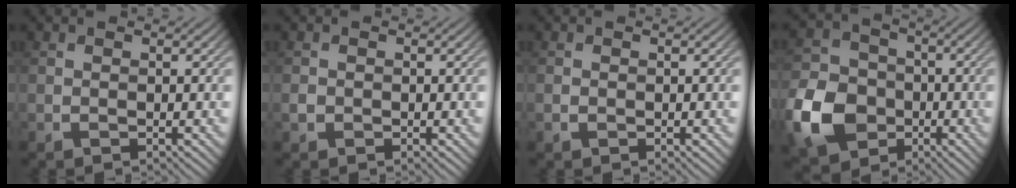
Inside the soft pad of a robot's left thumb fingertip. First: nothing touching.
{"total": 0.8, "force": [-0.3, 0.7, 0.2], "torque": [-0.005, -0.004, -0.008]}
{"total": 0.8, "force": [-0.2, 0.6, 0.4], "torque": [-0.010, -0.005, -0.006]}
{"total": 11.3, "force": [-4.1, 8.9, 5.6], "torque": [-0.149, -0.018, -0.098]}